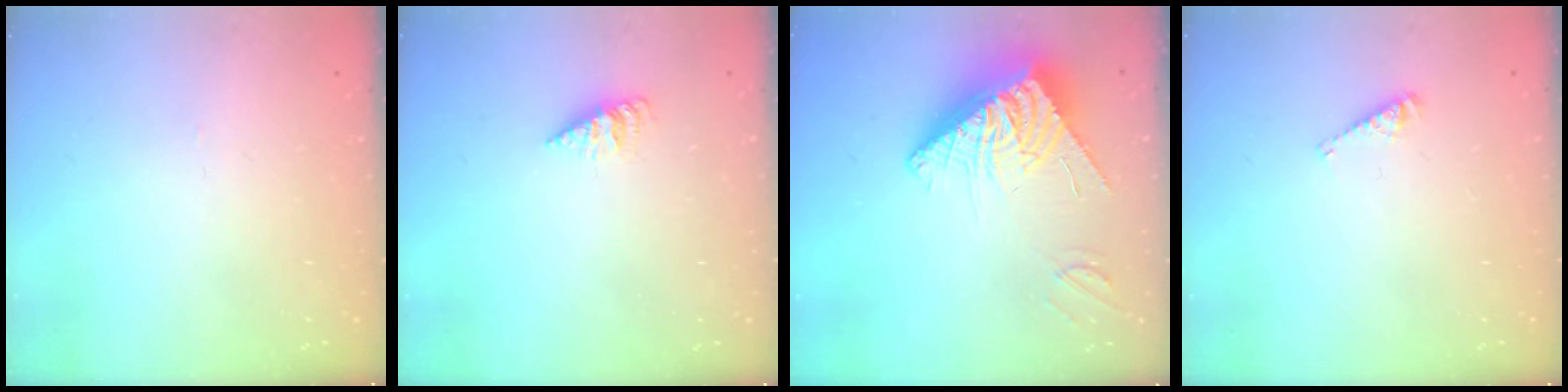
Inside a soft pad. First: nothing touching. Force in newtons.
{"total": 2.5, "press": 2.4, "slide": 0.4}
{"total": 14.1, "press": 14.0, "slide": 1.4}
{"total": 3.5, "press": 3.5, "slide": 0.2}